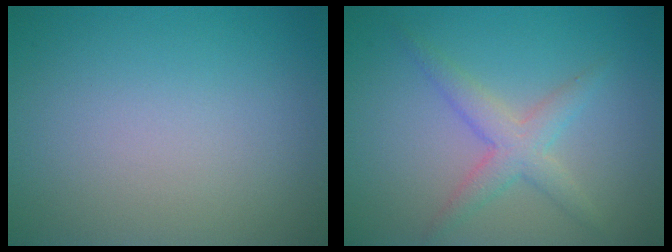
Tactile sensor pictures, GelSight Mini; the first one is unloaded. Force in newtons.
{"total": 2.9, "press": 2.9, "slide": 0.1}